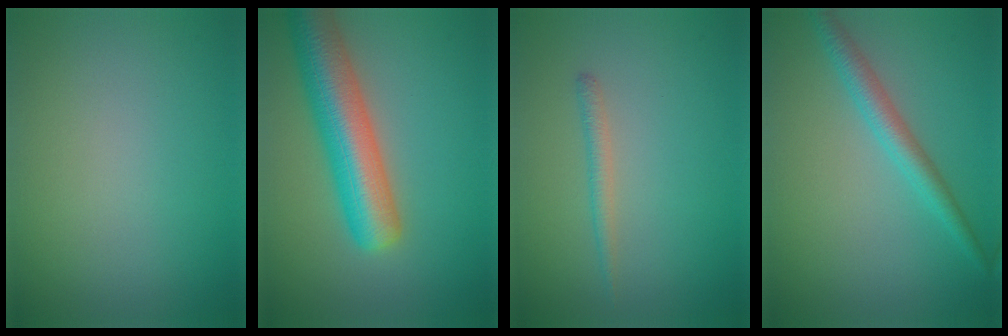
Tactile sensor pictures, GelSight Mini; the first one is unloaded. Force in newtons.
{"total": 8.4, "press": 8.4, "slide": 0.3}
{"total": 1.3, "press": 1.3, "slide": 0.0}
{"total": 2.9, "press": 2.9, "slide": 0.1}